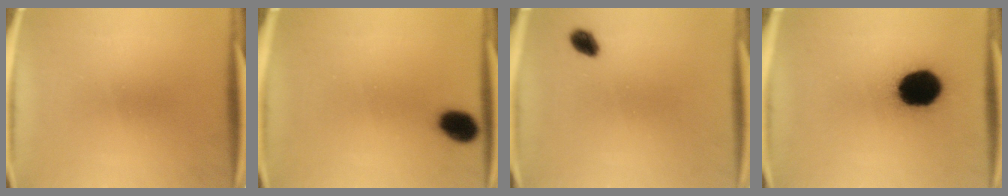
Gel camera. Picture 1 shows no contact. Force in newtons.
{"total": 6.0}
{"total": 2.8}
{"total": 17.3}